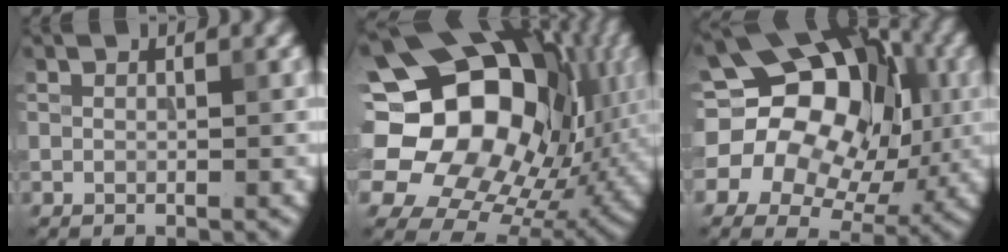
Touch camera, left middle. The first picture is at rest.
{"total": 19.5, "force": [3.4, 15.2, 11.8], "torque": [-0.198, 0.017, 0.067]}
{"total": 16.6, "force": [2.3, 12.9, 10.2], "torque": [-0.152, 0.028, 0.015]}